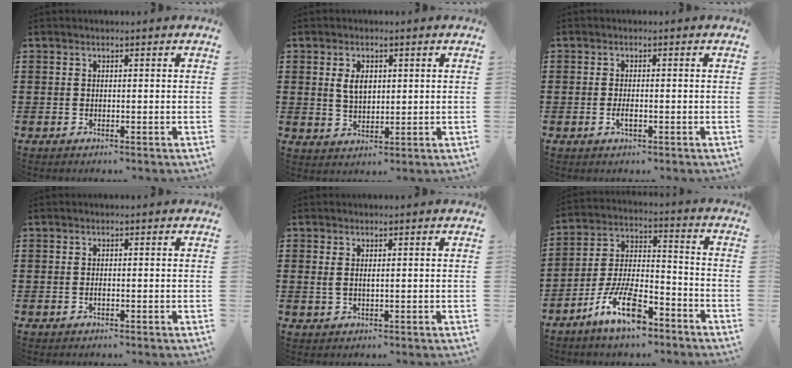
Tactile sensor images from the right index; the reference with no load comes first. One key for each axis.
{"total": 3.6, "fx": 0.9, "fy": 2.1, "fz": 2.8, "tx": -0.053, "ty": 0.005, "tz": 0.014}
{"total": 1.9, "fx": -0.6, "fy": 0.5, "fz": 1.7, "tx": -0.038, "ty": -0.006, "tz": -0.013}
{"total": 0.5, "fx": -0.2, "fy": 0.1, "fz": 0.5, "tx": -0.011, "ty": -0.005, "tz": -0.003}
{"total": 1.2, "fx": 0.4, "fy": 0.4, "fz": 1.1, "tx": -0.022, "ty": 0.003, "tz": 0.007}
{"total": 11.4, "fx": -7.7, "fy": 3.7, "fz": 7.5, "tx": -0.160, "ty": 0.017, "tz": -0.147}